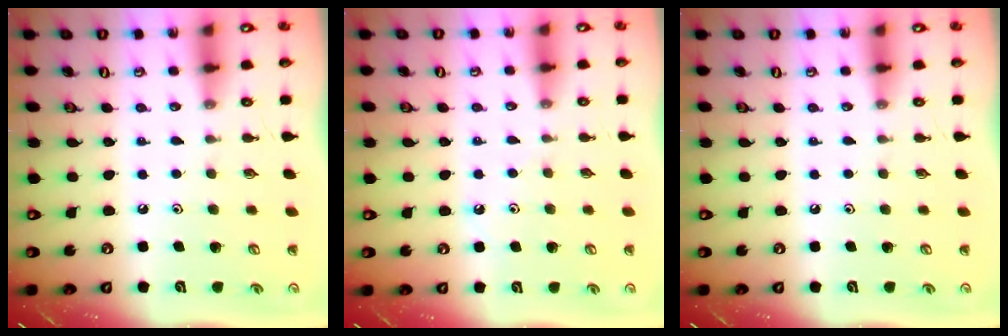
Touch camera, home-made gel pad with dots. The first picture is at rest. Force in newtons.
{"total": 4.0, "press": 3.9, "slide": 0.7}
{"total": 0.0}